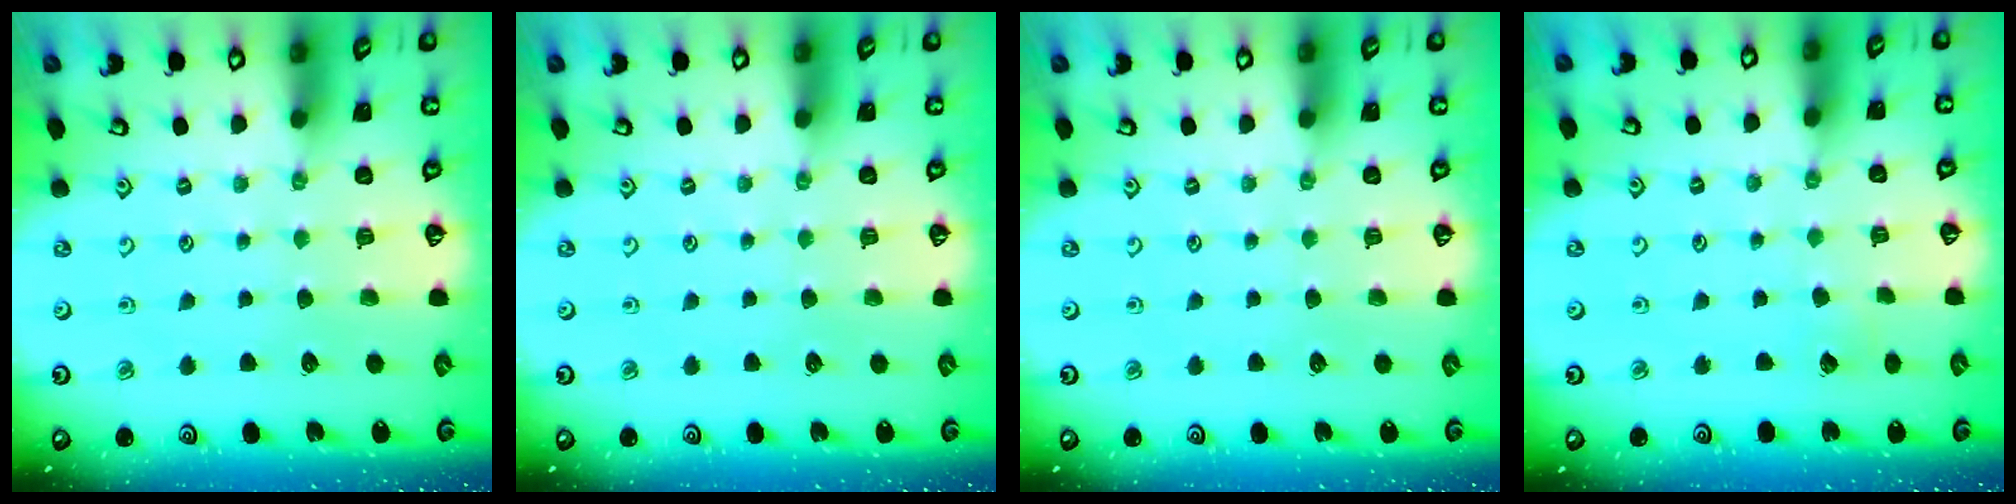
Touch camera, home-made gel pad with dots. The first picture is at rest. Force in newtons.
{"total": 0.0}
{"total": 0.0}
{"total": 2.2, "press": 2.2, "slide": 0.2}